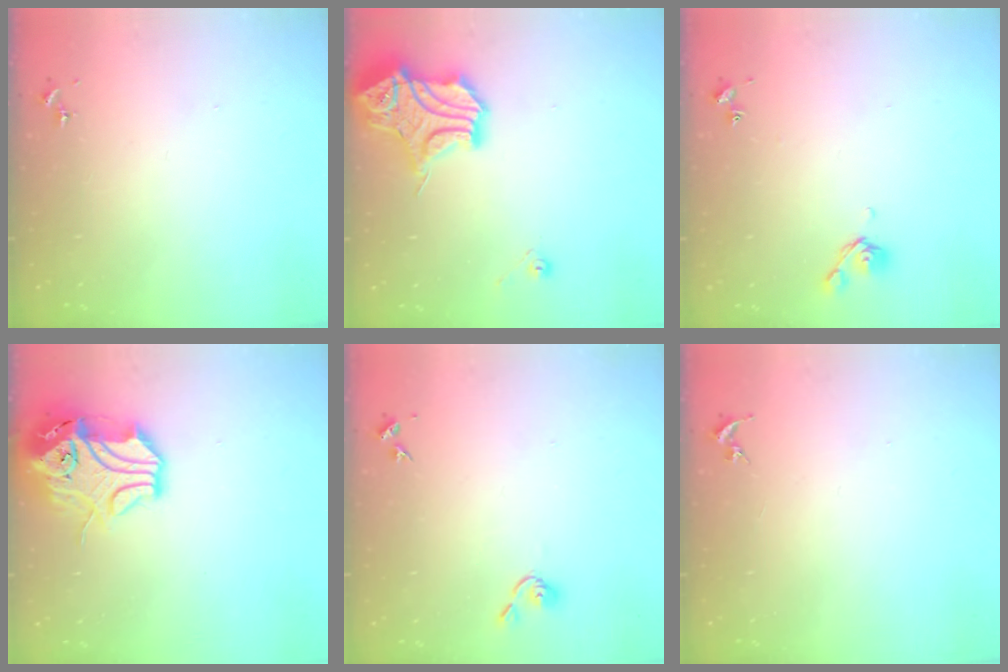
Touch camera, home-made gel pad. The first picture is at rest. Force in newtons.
{"total": 16.5, "press": 16.4, "slide": 2.1}
{"total": 5.6, "press": 5.6, "slide": 0.8}
{"total": 16.1, "press": 15.9, "slide": 2.3}
{"total": 3.4, "press": 3.4, "slide": 0.6}
{"total": 0.0}